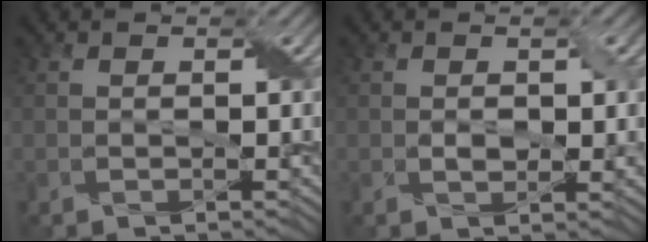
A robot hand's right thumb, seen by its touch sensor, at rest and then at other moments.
{"total": 2.1, "force": [0.1, 1.2, 1.7], "torque": [-0.033, -0.004, 0.006]}